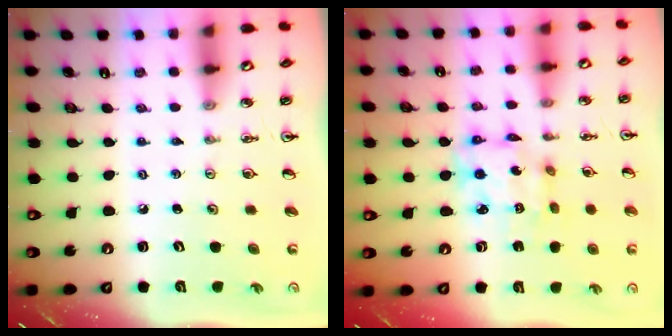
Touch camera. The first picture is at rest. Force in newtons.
{"total": 9.5, "press": 9.5, "slide": 0.6}